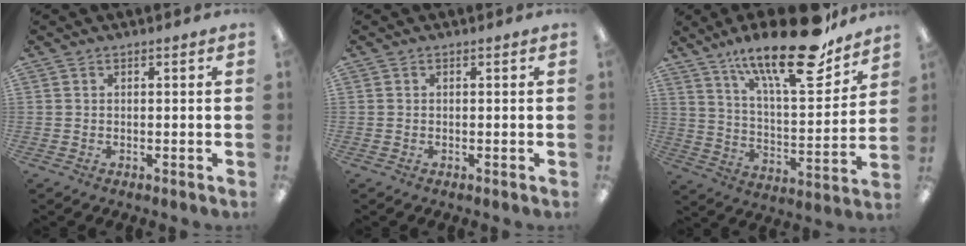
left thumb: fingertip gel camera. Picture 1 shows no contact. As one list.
[{"total": 0.0}, {"total": 23.1, "force": [16.3, 6.4, 15.1], "torque": [-0.236, -0.105, 0.267]}]